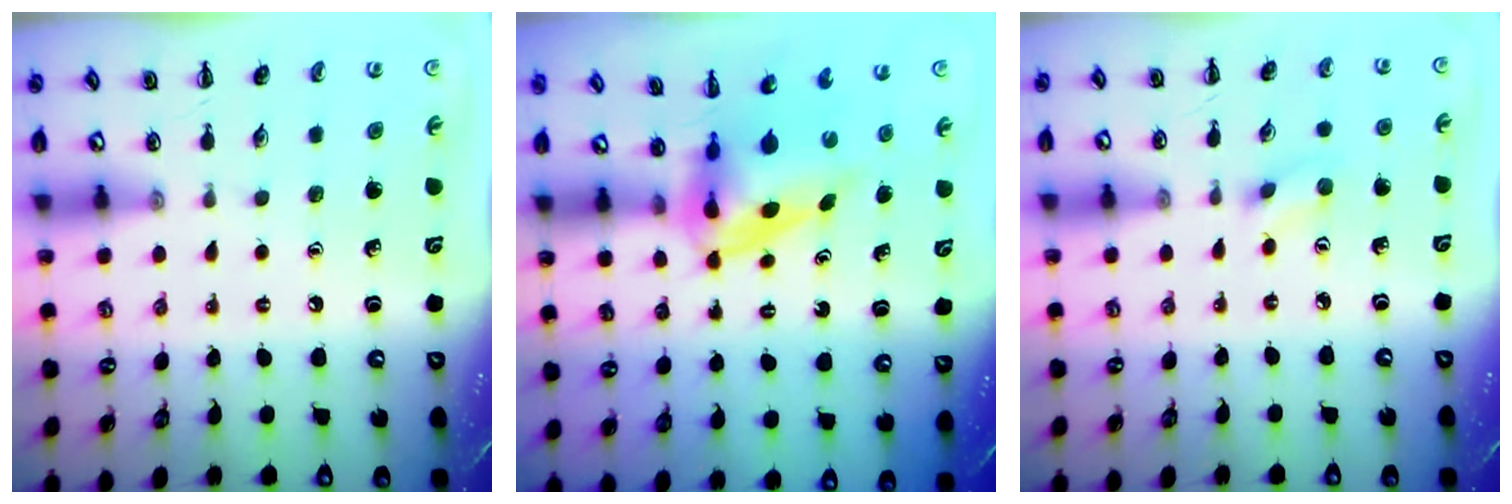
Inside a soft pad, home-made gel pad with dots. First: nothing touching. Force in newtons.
{"total": 4.0, "press": 3.9, "slide": 0.7}
{"total": 2.7, "press": 2.5, "slide": 1.0}